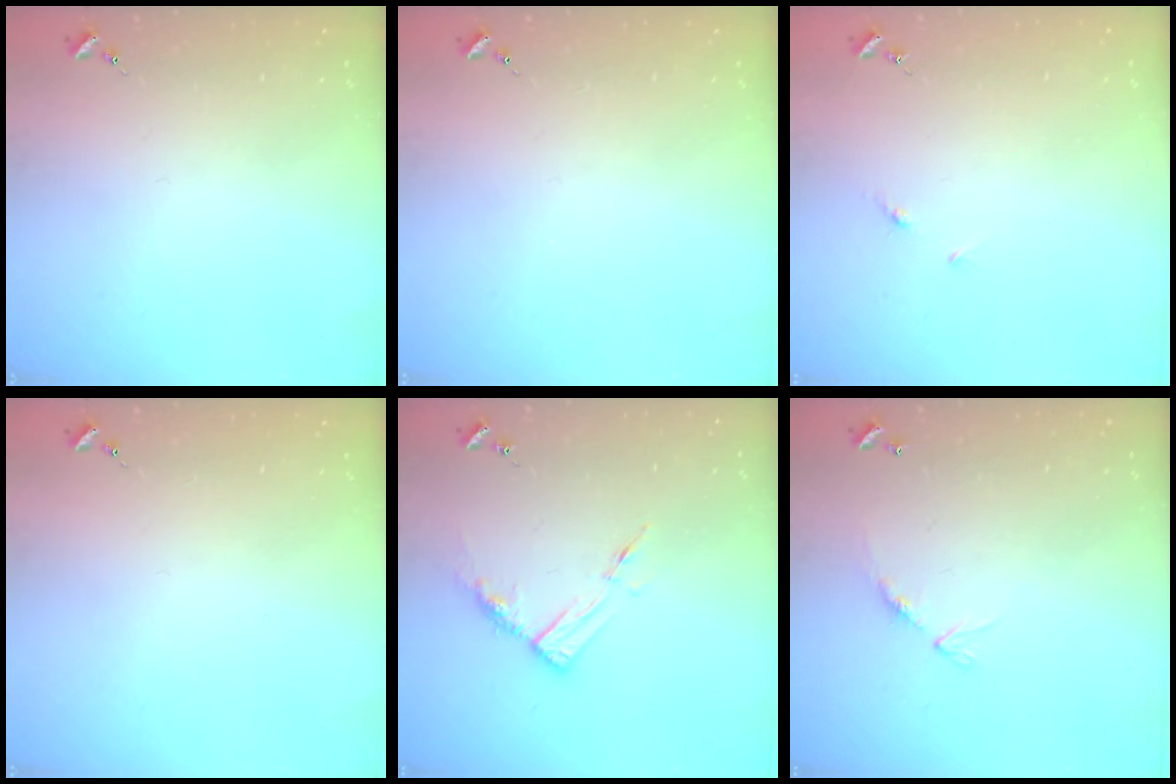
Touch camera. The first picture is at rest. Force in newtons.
{"total": 0.0}
{"total": 3.4, "press": 3.4, "slide": 0.4}
{"total": 0.0}
{"total": 8.8, "press": 8.8, "slide": 0.6}
{"total": 8.4, "press": 8.4, "slide": 0.6}